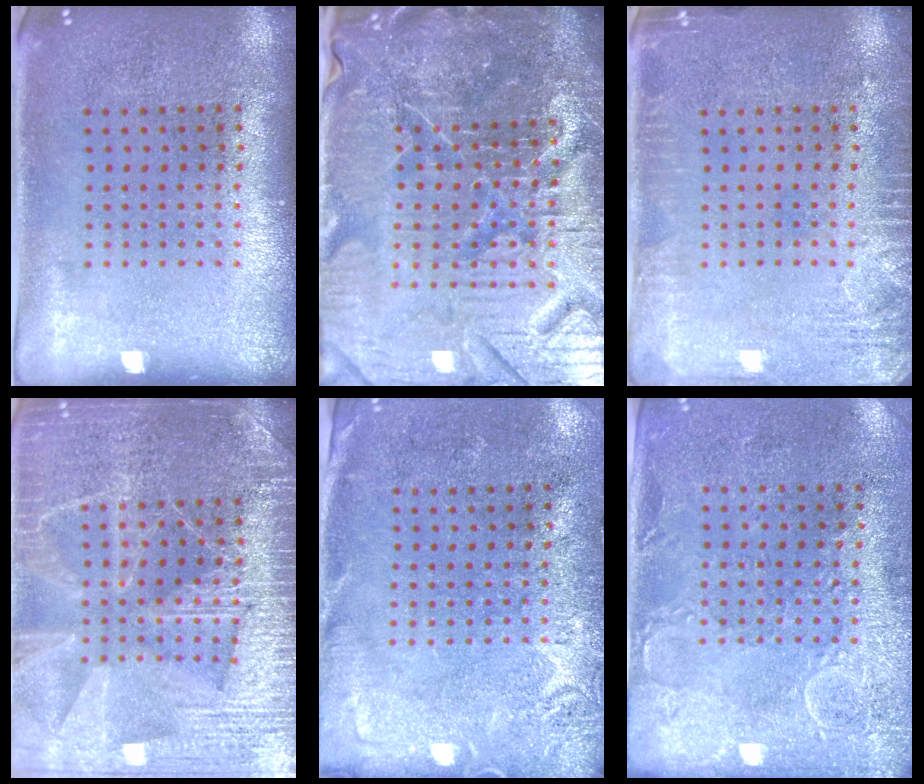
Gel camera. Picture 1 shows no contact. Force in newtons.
{"total": 7.1, "press": 6.3, "slide": 3.3}
{"total": 2.7, "press": 2.7, "slide": 0.4}
{"total": 4.8, "press": 4.7, "slide": 0.6}
{"total": 2.8, "press": 2.3, "slide": 1.5}
{"total": 2.9, "press": 2.4, "slide": 1.6}